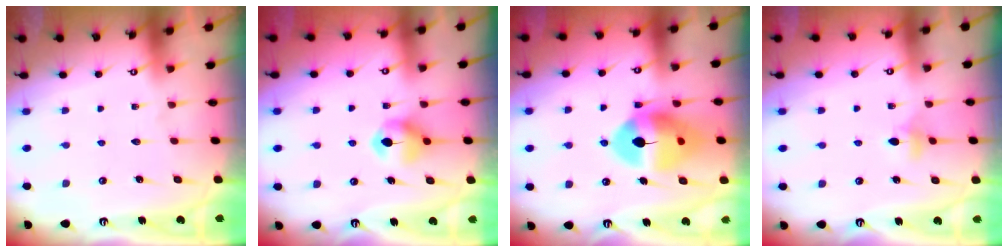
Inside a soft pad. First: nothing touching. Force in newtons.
{"total": 6.9, "press": 6.8, "slide": 0.4}
{"total": 14.1, "press": 14.0, "slide": 1.8}
{"total": 4.4, "press": 4.3, "slide": 0.8}